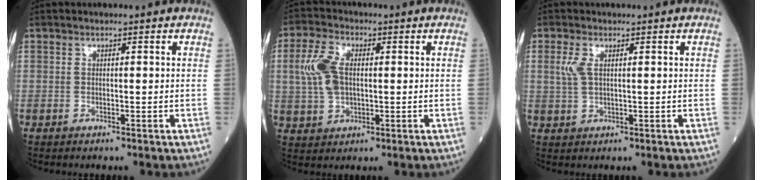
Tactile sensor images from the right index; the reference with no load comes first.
{"total": 7.1, "force": [0.8, 4.0, 5.8], "torque": [-0.142, 0.014, 0.016]}
{"total": 2.6, "force": [0.8, 1.1, 2.2], "torque": [-0.059, 0.005, 0.019]}